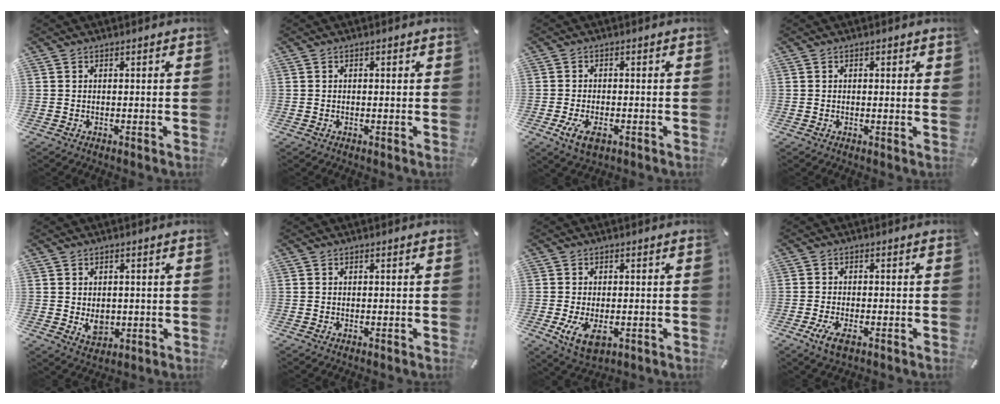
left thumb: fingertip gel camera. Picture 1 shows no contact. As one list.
[{"total": 0.6, "force": [0.0, 0.3, 0.5], "torque": [-0.009, 0.001, -0.001]}, {"total": 4.8, "force": [-2.0, 2.7, 3.5], "torque": [-0.082, 0.000, -0.038]}, {"total": 1.4, "force": [0.2, 0.4, 1.3], "torque": [-0.017, -0.002, 0.001]}, {"total": 4.9, "force": [-0.1, 4.0, 2.8], "torque": [-0.032, -0.006, -0.001]}, {"total": 0.0}, {"total": 6.3, "force": [-1.5, 3.7, 4.8], "torque": [-0.094, -0.010, -0.030]}, {"total": 3.9, "force": [-2.0, 1.5, 3.0], "torque": [-0.067, 0.000, -0.037]}]